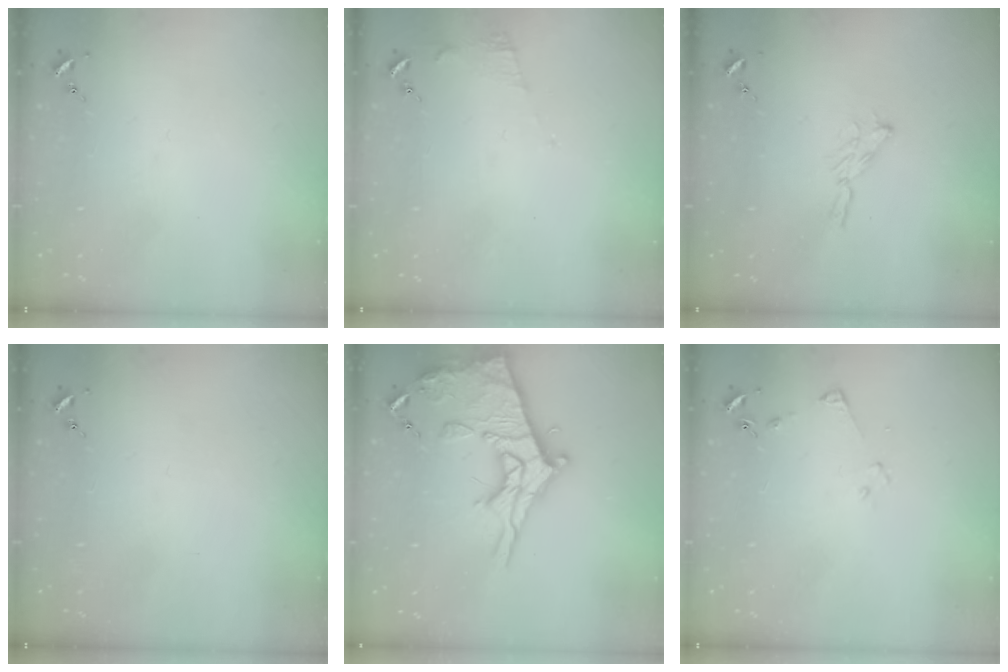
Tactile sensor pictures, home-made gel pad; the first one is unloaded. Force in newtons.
{"total": 6.7, "press": 6.7, "slide": 0.5}
{"total": 5.3, "press": 5.3, "slide": 0.5}
{"total": 0.0}
{"total": 21.2, "press": 21.2, "slide": 1.8}
{"total": 4.5, "press": 4.5, "slide": 0.6}